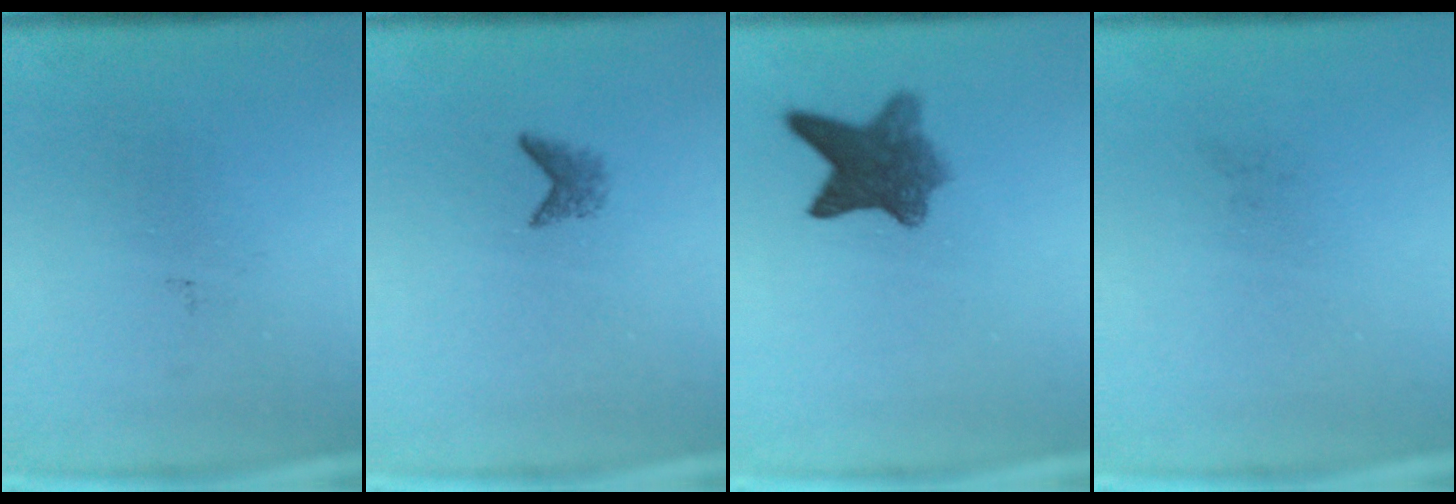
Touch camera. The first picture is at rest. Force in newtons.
{"total": 1.4}
{"total": 7.1}
{"total": 0.0}